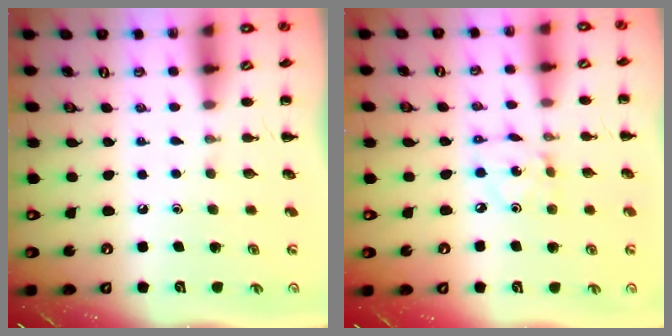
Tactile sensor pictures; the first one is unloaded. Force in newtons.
{"total": 2.3, "press": 2.3, "slide": 0.1}